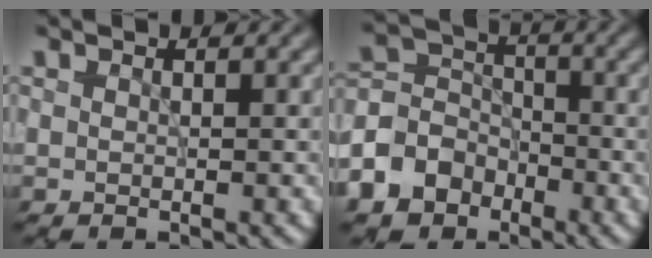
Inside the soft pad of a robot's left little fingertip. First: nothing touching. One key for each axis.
{"total": 6.8, "fx": -3.6, "fy": 5.3, "fz": 2.3, "tx": -0.048, "ty": 0.006, "tz": -0.089}